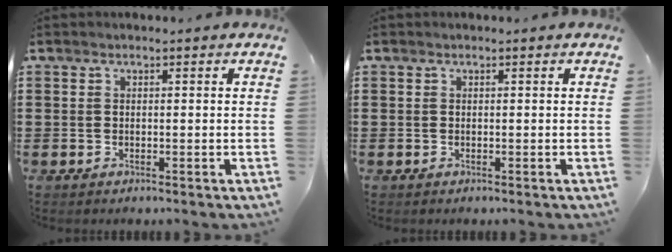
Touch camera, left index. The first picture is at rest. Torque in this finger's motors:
{"motor_torque": [0.00, 0.00, 0.00, 0.00]}